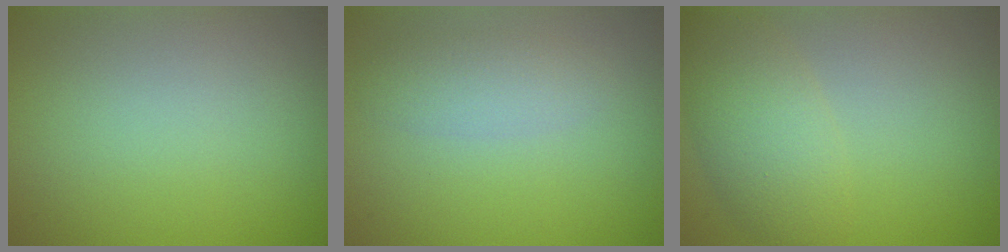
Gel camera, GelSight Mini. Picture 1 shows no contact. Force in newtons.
{"total": 2.1, "press": 2.1, "slide": 0.1}
{"total": 3.0, "press": 3.0, "slide": 0.3}